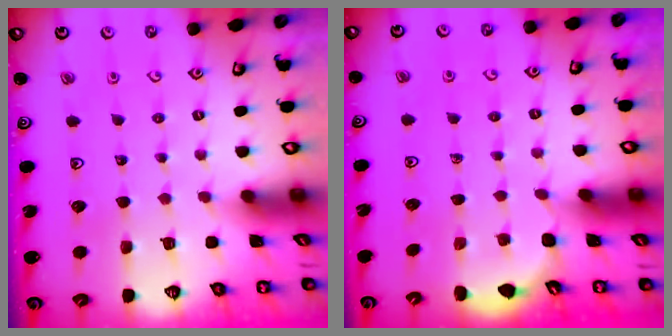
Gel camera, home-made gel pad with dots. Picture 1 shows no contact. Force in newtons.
{"total": 2.3, "press": 1.8, "slide": 1.4}